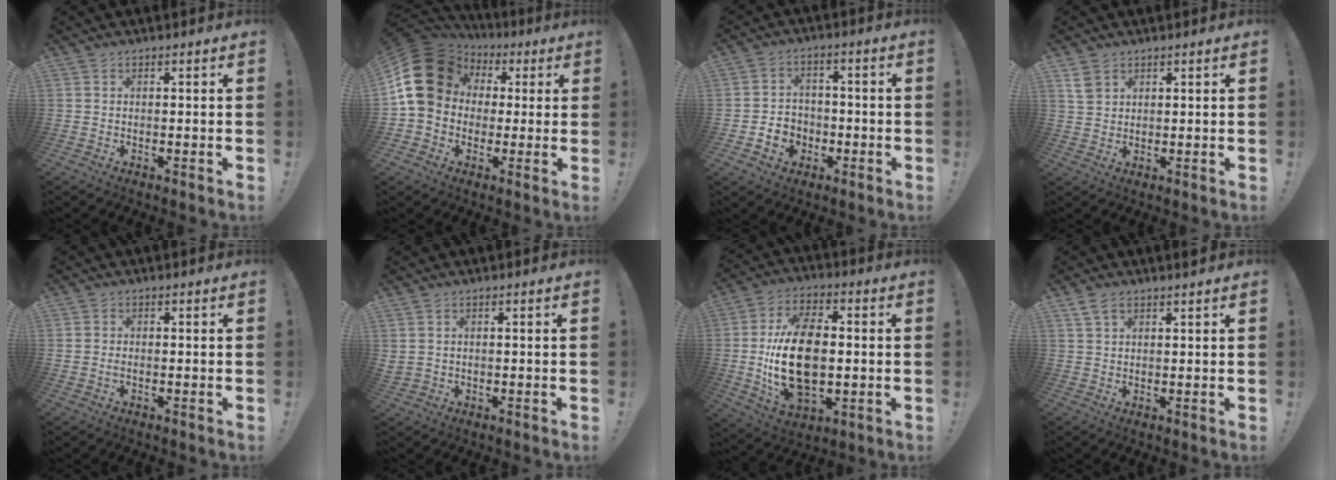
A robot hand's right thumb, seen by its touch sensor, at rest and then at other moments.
{"total": 18.6, "force": [3.3, 15.1, 10.3], "torque": [-0.182, 0.000, 0.078]}
{"total": 6.9, "force": [-2.4, 6.1, 2.0], "torque": [-0.032, 0.019, -0.040]}
{"total": 4.2, "force": [2.7, 2.6, 1.9], "torque": [-0.026, -0.013, 0.051]}
{"total": 0.8, "force": [-0.3, 0.6, 0.4], "torque": [-0.007, 0.002, -0.006]}
{"total": 1.8, "force": [1.0, 1.2, 0.9], "torque": [-0.013, -0.004, 0.019]}
{"total": 20.3, "force": [-1.0, 12.6, 15.9], "torque": [-0.303, 0.003, -0.012]}
{"total": 3.6, "force": [2.5, 1.1, 2.3], "torque": [-0.043, -0.007, 0.047]}